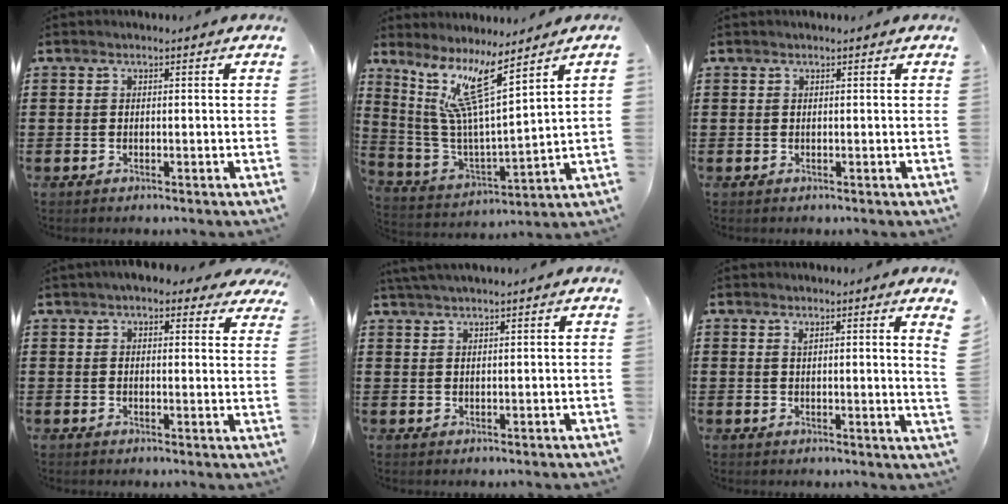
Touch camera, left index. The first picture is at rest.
{"total": 10.9, "force": [7.0, 0.1, 8.3], "torque": [-0.189, -0.049, 0.114]}
{"total": 0.0}
{"total": 4.2, "force": [3.6, 1.1, 1.8], "torque": [-0.048, 0.001, 0.065]}
{"total": 2.0, "force": [1.9, -0.2, 0.5], "torque": [-0.013, 0.003, 0.038]}
{"total": 2.2, "force": [1.6, -0.6, 1.4], "torque": [-0.023, -0.009, 0.026]}